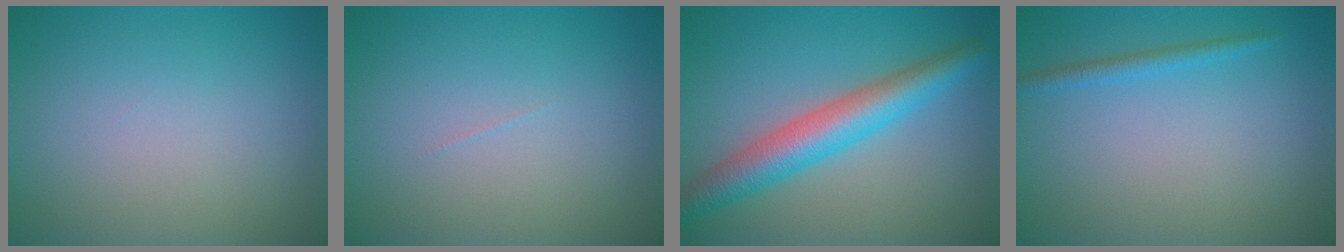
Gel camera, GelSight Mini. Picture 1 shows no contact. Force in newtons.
{"total": 0.0}
{"total": 5.7, "press": 5.7, "slide": 0.1}
{"total": 1.3, "press": 1.3, "slide": 0.1}